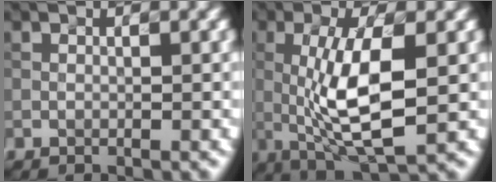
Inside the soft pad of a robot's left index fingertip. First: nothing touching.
{"total": 7.1, "force": [-0.3, 1.9, 6.9], "torque": [-0.129, 0.000, 0.007]}